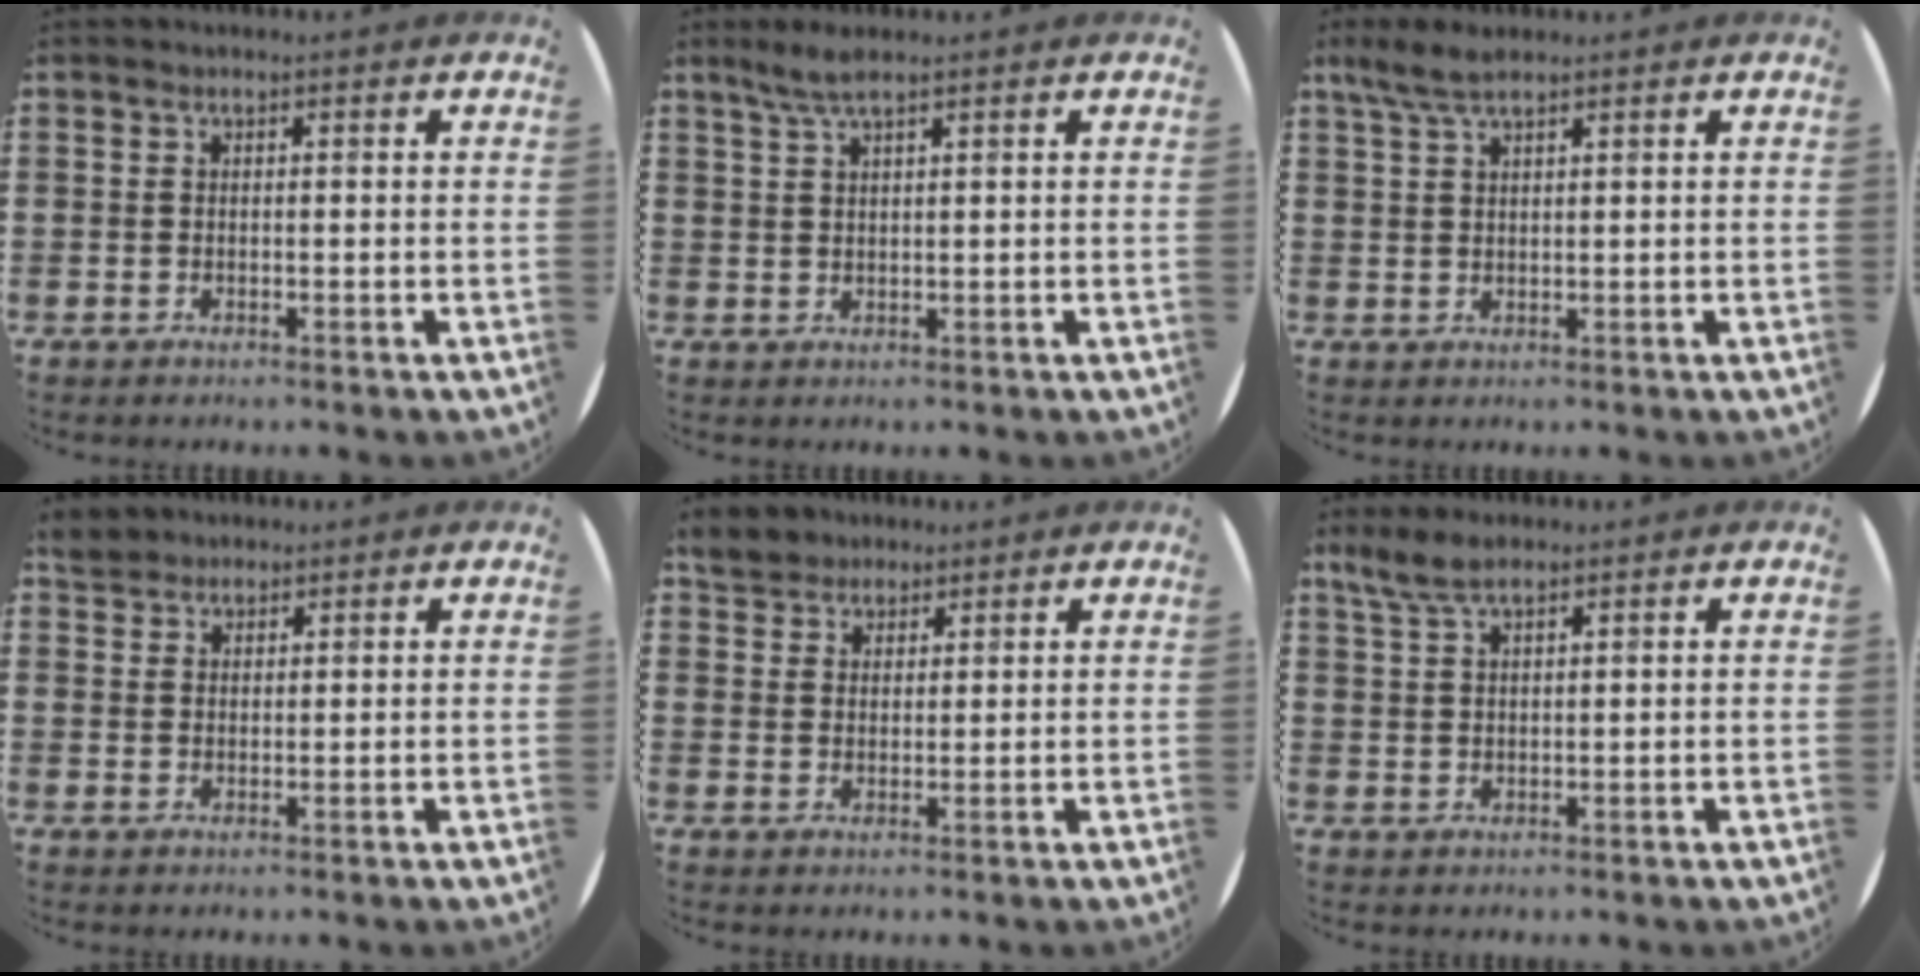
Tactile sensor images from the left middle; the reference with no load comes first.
{"total": 2.7, "force": [2.0, 0.3, 1.8], "torque": [-0.039, 0.003, 0.035]}
{"total": 3.4, "force": [2.6, 0.8, 2.1], "torque": [-0.047, 0.004, 0.047]}
{"total": 2.9, "force": [2.6, 1.3, 0.2], "torque": [-0.004, 0.002, 0.050]}
{"total": 4.2, "force": [3.7, 1.9, 0.3], "torque": [-0.013, -0.002, 0.071]}
{"total": 4.1, "force": [3.1, 1.3, 2.4], "torque": [-0.053, 0.003, 0.057]}